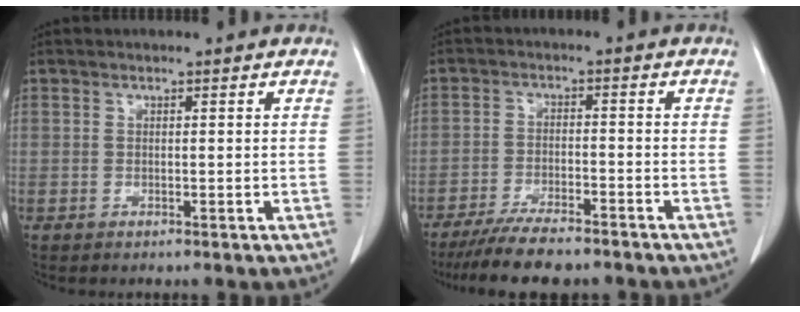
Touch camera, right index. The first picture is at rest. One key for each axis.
{"total": 9.4, "fx": -8.0, "fy": 2.0, "fz": 4.6, "tx": -0.070, "ty": -0.017, "tz": -0.129}